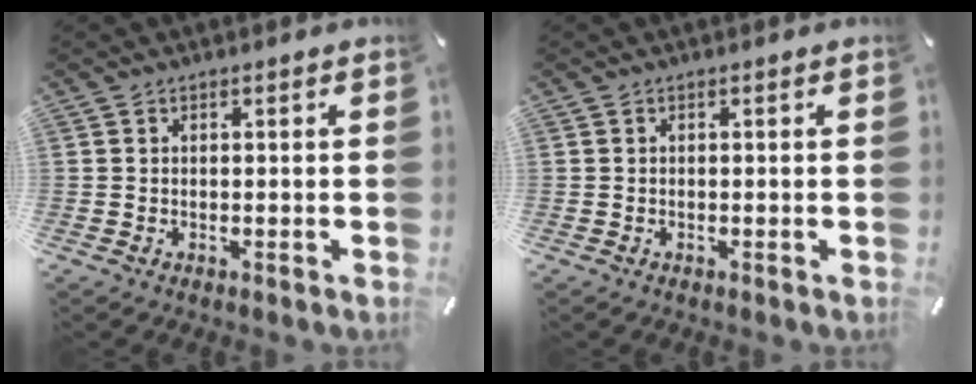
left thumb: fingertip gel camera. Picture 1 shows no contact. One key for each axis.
{"total": 0.0}